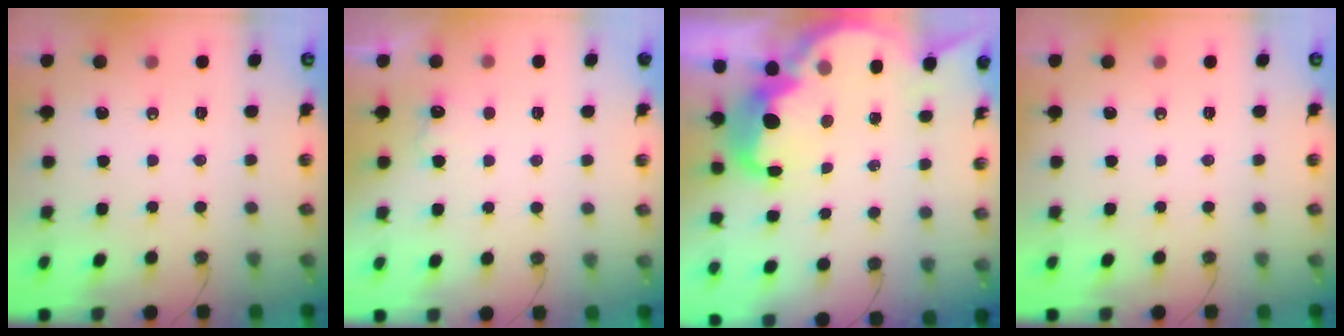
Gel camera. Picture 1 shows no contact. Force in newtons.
{"total": 6.1, "press": 5.9, "slide": 1.3}
{"total": 9.3, "press": 9.3, "slide": 0.6}
{"total": 0.0}